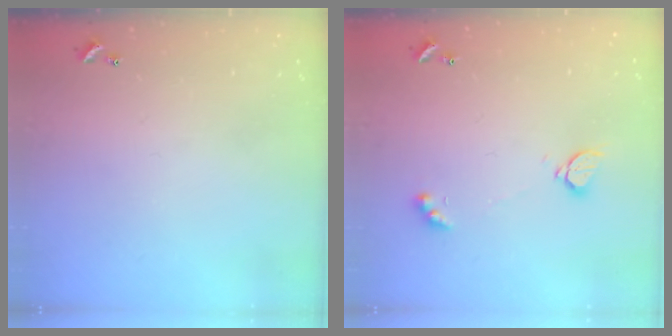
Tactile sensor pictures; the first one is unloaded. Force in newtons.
{"total": 2.2, "press": 2.2, "slide": 0.2}